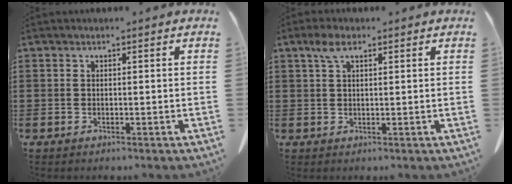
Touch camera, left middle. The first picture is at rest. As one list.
[{"total": 3.2, "force": [1.6, 1.2, 2.5], "torque": [-0.056, 0.006, 0.028]}]